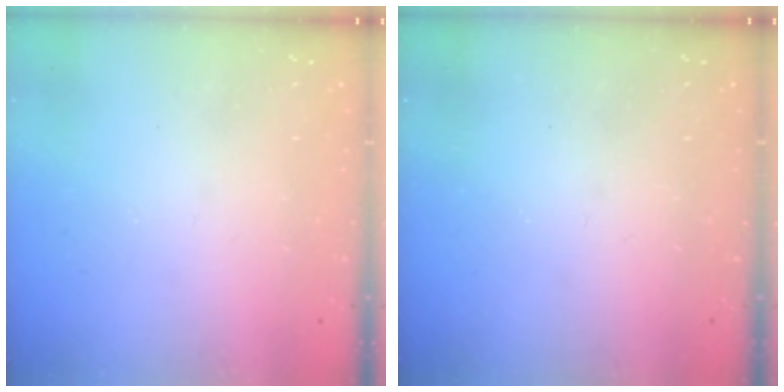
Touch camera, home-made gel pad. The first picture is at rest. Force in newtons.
{"total": 0.0}